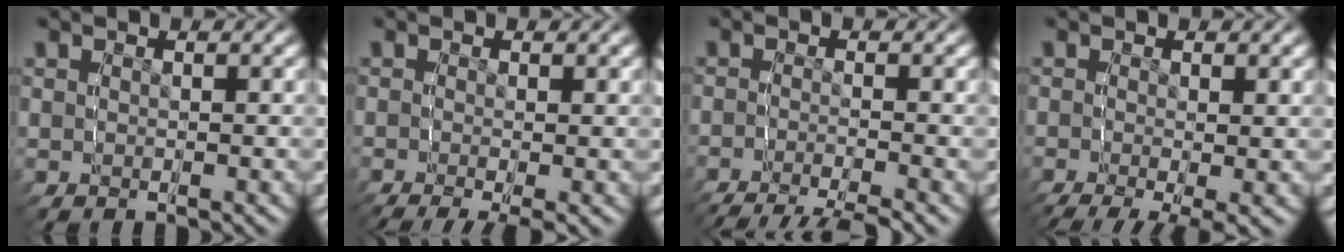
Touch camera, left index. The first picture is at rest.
{"total": 3.2, "force": [-2.6, 0.5, 1.8], "torque": [-0.029, -0.011, -0.035]}
{"total": 7.9, "force": [-7.2, 2.0, 2.4], "torque": [-0.033, -0.023, -0.111]}
{"total": 5.2, "force": [-3.8, 1.3, 3.3], "torque": [-0.052, -0.024, -0.046]}